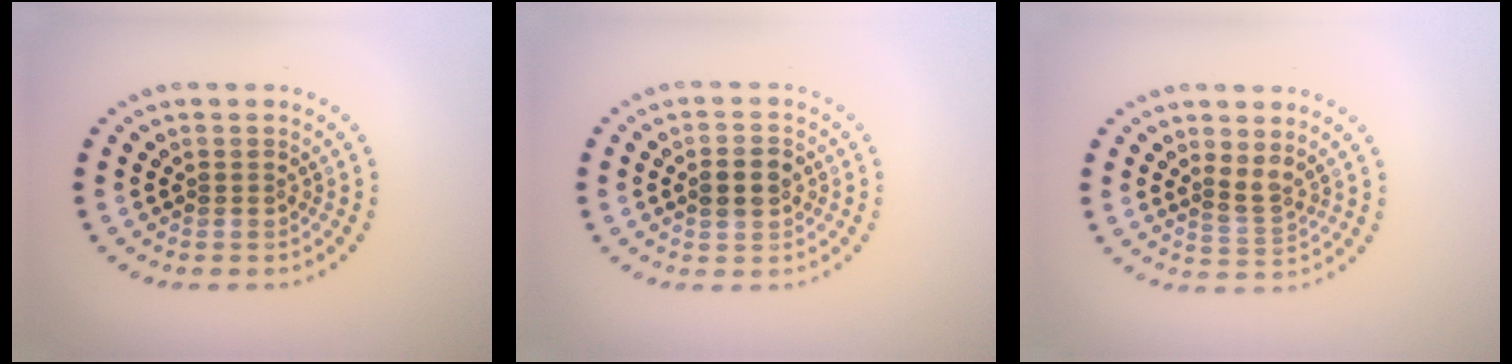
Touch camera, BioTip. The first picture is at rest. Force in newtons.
{"total": 2.6, "press": 2.6, "slide": 0.1}
{"total": 2.0, "press": 1.4, "slide": 1.4}